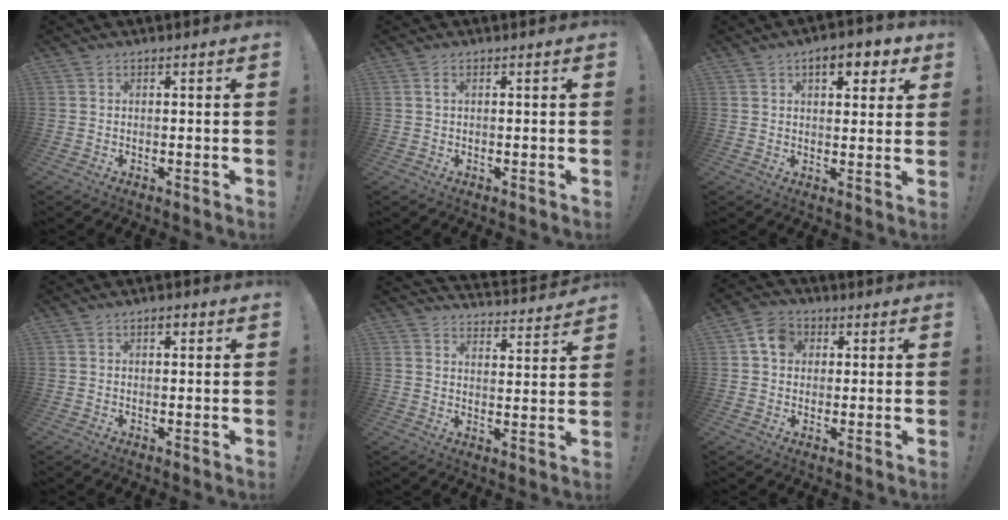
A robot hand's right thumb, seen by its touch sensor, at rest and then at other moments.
{"total": 0.8, "force": [0.1, 0.2, 0.8], "torque": [-0.018, 0.003, 0.001]}
{"total": 7.8, "force": [4.1, 3.5, 5.7], "torque": [-0.073, -0.008, 0.066]}
{"total": 1.8, "force": [0.8, 1.0, 1.2], "torque": [-0.015, 0.000, 0.011]}
{"total": 4.7, "force": [4.3, 1.4, 1.4], "torque": [-0.014, -0.047, 0.072]}
{"total": 7.6, "force": [2.2, 6.3, 3.6], "torque": [-0.050, 0.005, 0.042]}